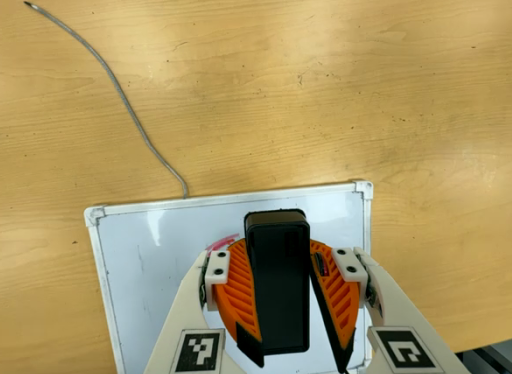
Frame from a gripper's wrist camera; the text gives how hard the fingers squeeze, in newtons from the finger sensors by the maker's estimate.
{"total": 9.7, "left": 10.0, "right": 9.3}